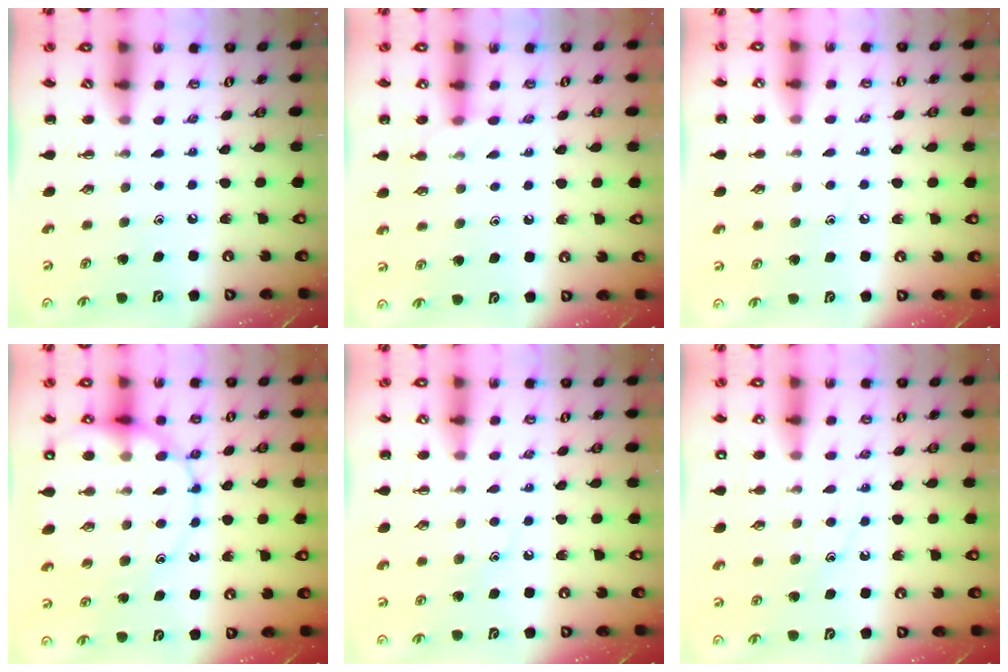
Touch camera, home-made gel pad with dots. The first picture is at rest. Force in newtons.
{"total": 6.2, "press": 6.1, "slide": 1.1}
{"total": 6.0, "press": 5.8, "slide": 1.6}
{"total": 16.7, "press": 16.4, "slide": 3.4}
{"total": 8.2, "press": 8.1, "slide": 1.5}
{"total": 9.7, "press": 9.6, "slide": 1.2}